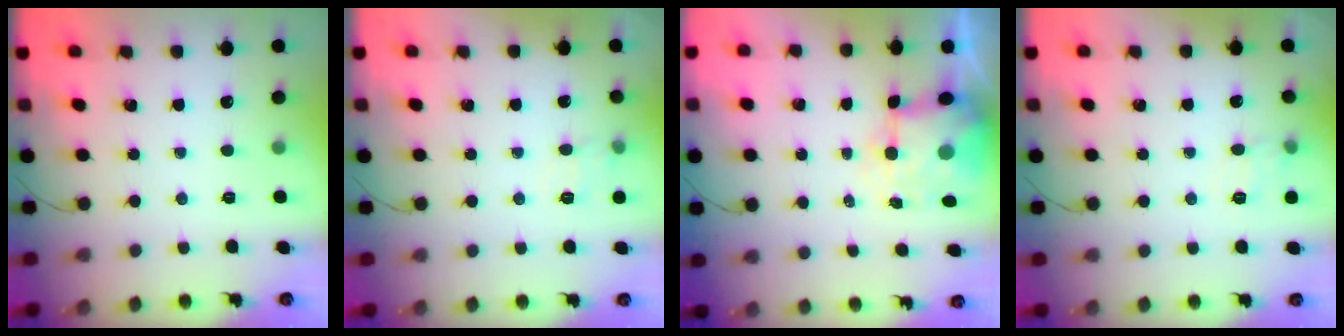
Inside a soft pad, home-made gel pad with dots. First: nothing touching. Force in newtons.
{"total": 4.9, "press": 4.5, "slide": 1.7}
{"total": 7.8, "press": 7.4, "slide": 2.2}
{"total": 5.5, "press": 5.2, "slide": 1.8}